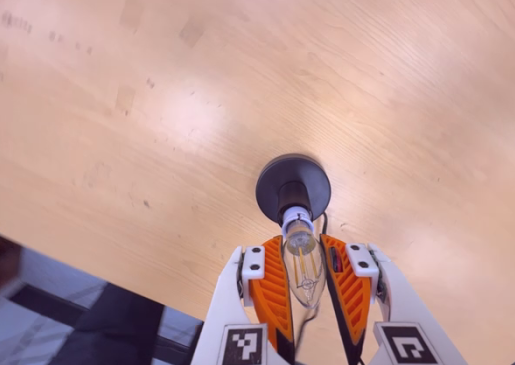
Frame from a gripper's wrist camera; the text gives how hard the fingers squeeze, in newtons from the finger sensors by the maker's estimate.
{"total": 14.6, "left": 13.9, "right": 15.3}